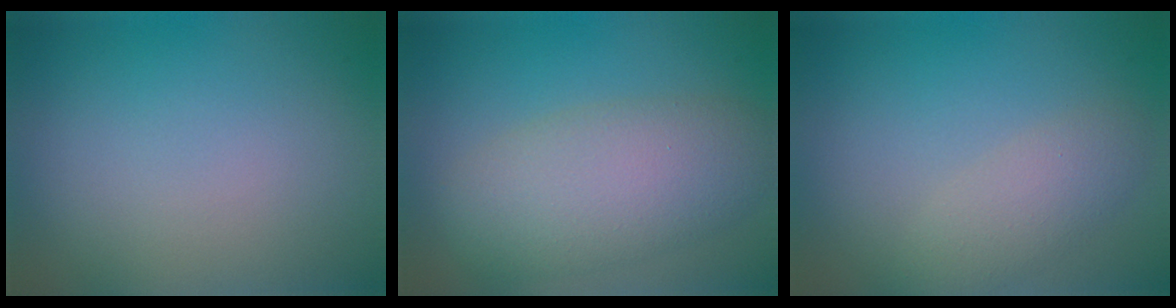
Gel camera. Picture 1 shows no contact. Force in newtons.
{"total": 6.4, "press": 6.4, "slide": 0.3}
{"total": 2.6, "press": 2.6, "slide": 0.2}